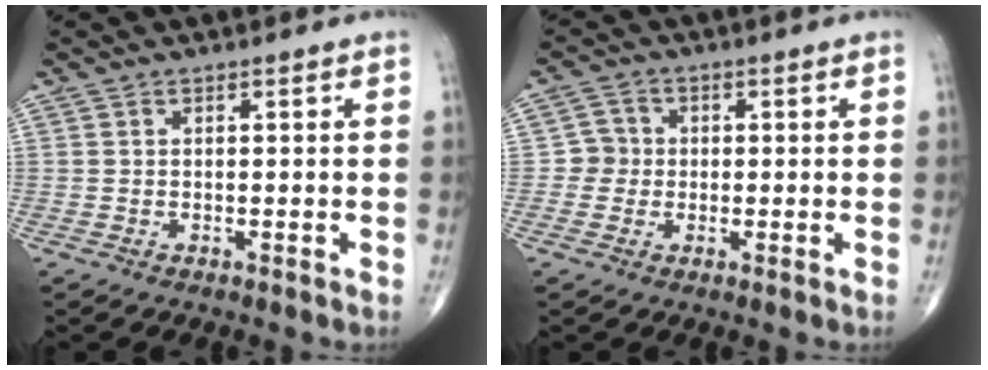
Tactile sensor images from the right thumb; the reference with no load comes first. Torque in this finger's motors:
{"motor_torque": [-0.61, 0.02, 0.01, -0.06, -0.03]}